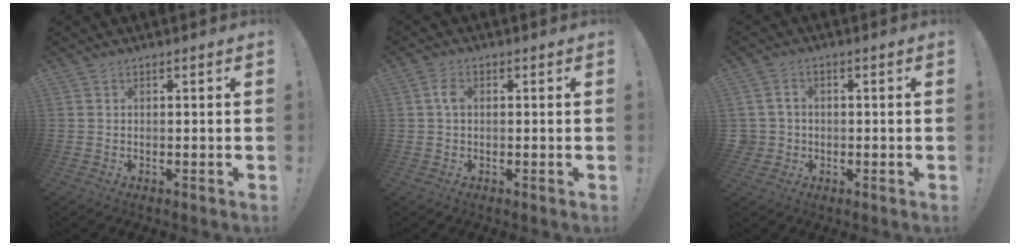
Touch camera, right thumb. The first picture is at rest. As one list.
[{"total": 3.1, "force": [0.5, 1.8, 2.5], "torque": [-0.043, 0.005, 0.006]}, {"total": 3.9, "force": [-0.3, 3.6, 1.4], "torque": [-0.030, 0.006, -0.005]}]